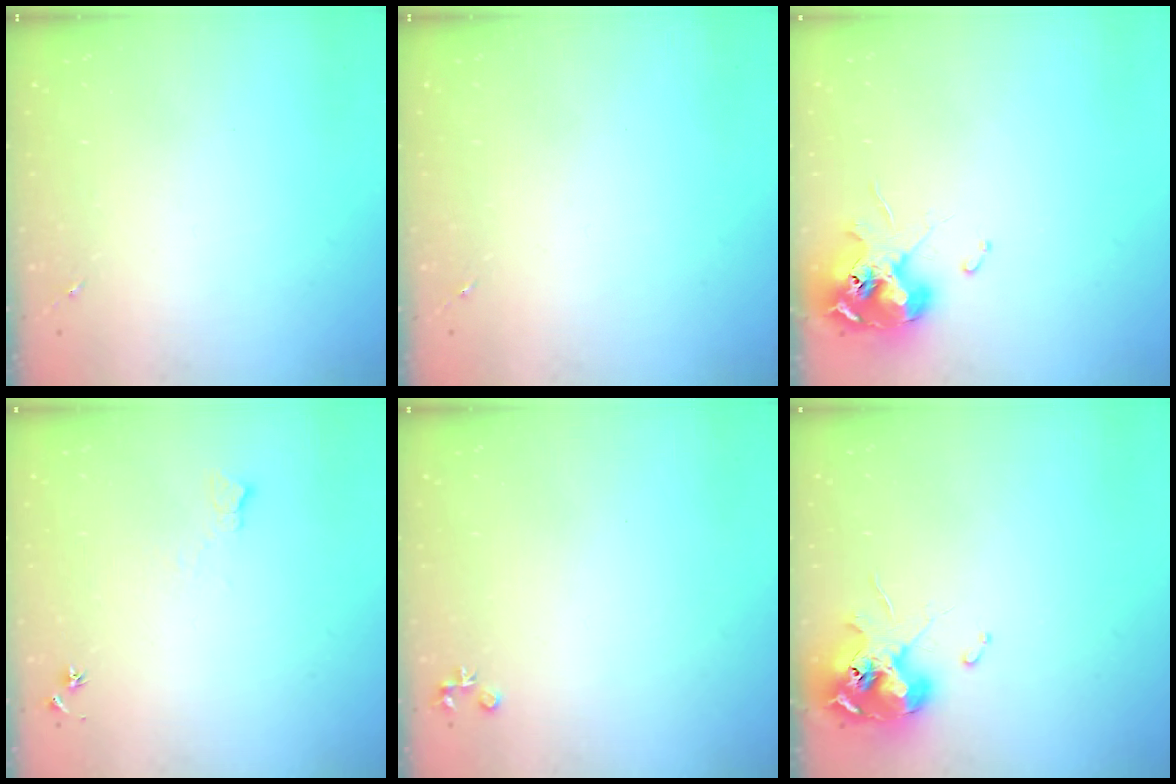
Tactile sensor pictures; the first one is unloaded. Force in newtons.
{"total": 0.0}
{"total": 11.6, "press": 11.5, "slide": 1.5}
{"total": 6.2, "press": 6.1, "slide": 0.8}
{"total": 3.7, "press": 3.6, "slide": 0.4}
{"total": 11.6, "press": 11.5, "slide": 1.5}